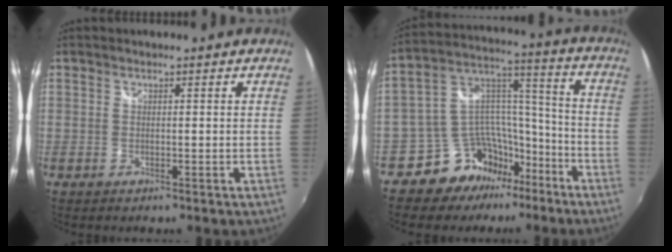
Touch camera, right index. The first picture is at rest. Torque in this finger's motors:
{"motor_torque": [0.89, -0.68, 0.32, 0.02]}